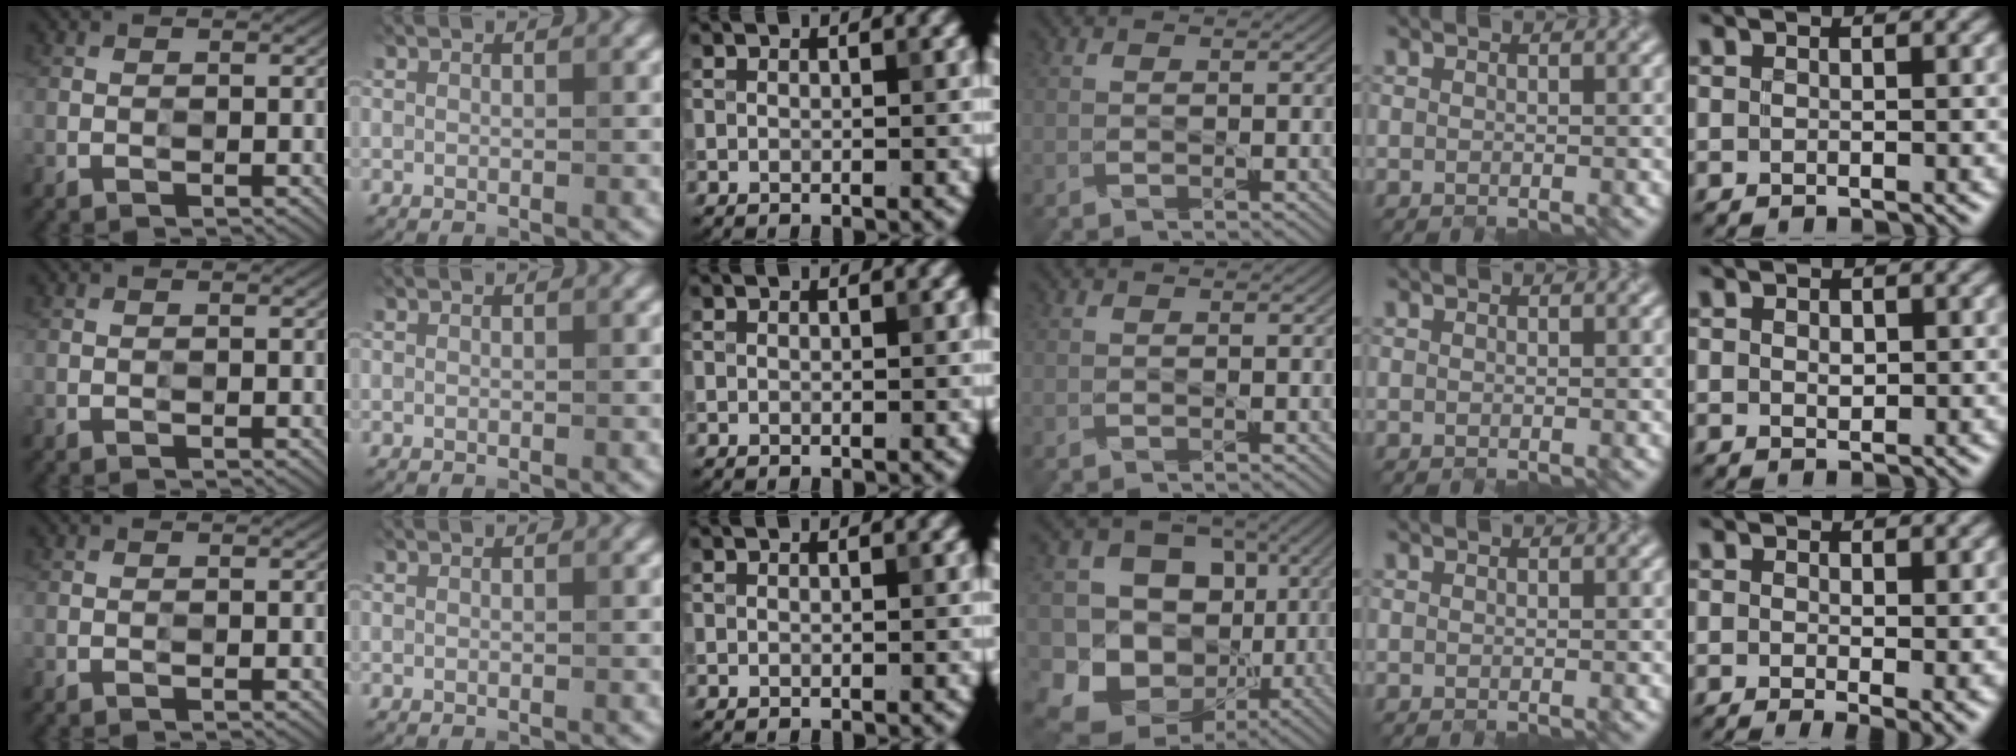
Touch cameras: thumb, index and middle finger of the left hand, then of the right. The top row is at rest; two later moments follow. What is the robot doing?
{"motion": "open", "object": "egg carton"}